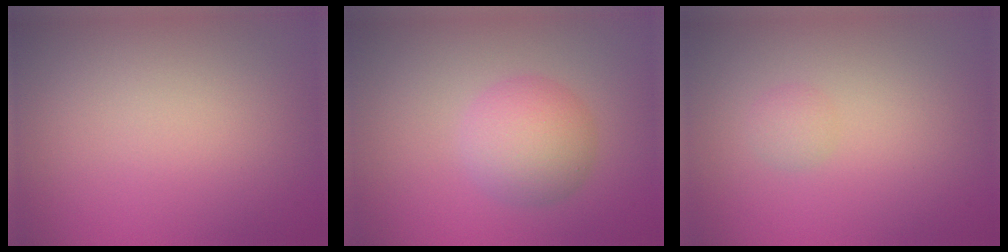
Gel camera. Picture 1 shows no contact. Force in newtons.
{"total": 4.1, "press": 4.1, "slide": 0.1}
{"total": 1.0, "press": 1.0, "slide": 0.1}